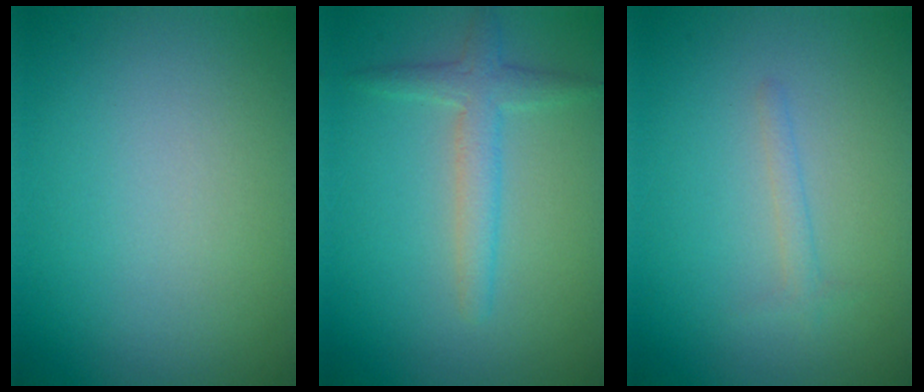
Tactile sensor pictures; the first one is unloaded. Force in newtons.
{"total": 2.7, "press": 2.7, "slide": 0.1}
{"total": 1.0, "press": 1.0, "slide": 0.0}